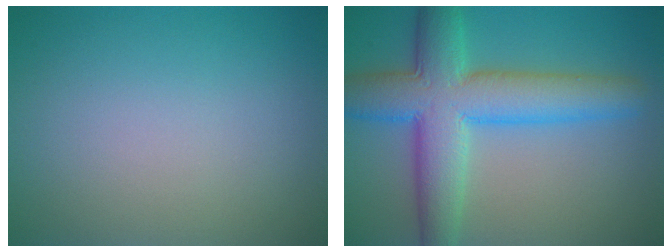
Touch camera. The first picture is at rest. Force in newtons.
{"total": 8.8, "press": 8.8, "slide": 0.2}